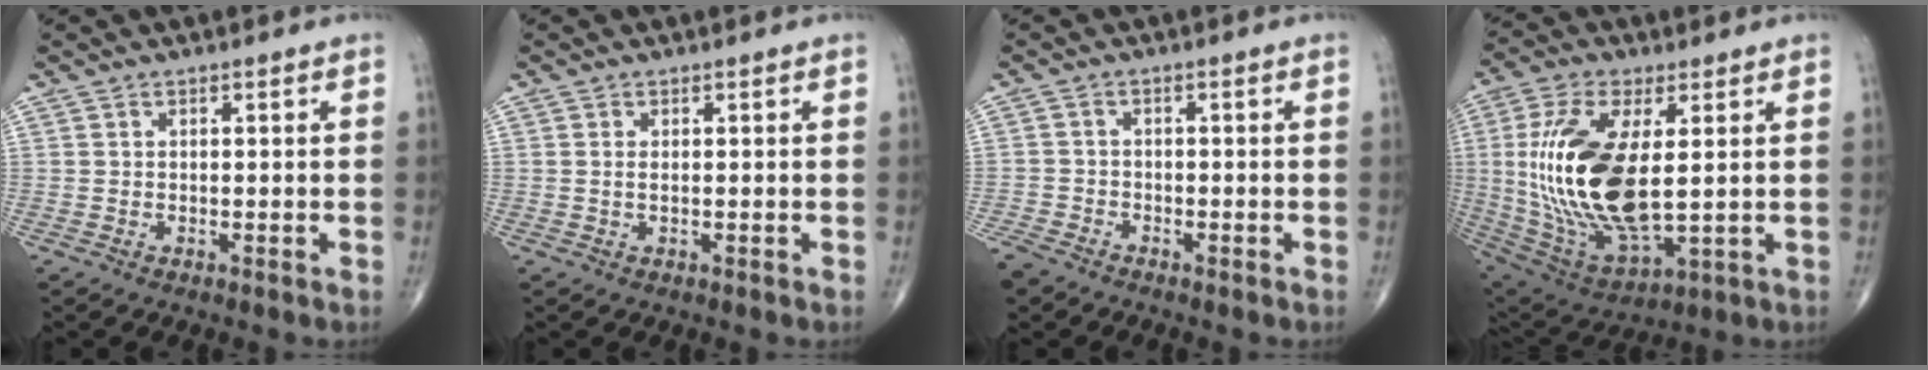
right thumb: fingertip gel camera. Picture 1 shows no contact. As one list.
[{"total": 0.8, "force": [0.1, 0.2, 0.8], "torque": [-0.019, 0.002, 0.004]}, {"total": 4.4, "force": [-3.6, 2.4, 1.1], "torque": [-0.032, 0.003, -0.074]}, {"total": 22.0, "force": [1.7, 9.8, 19.7], "torque": [-0.410, -0.018, 0.045]}]